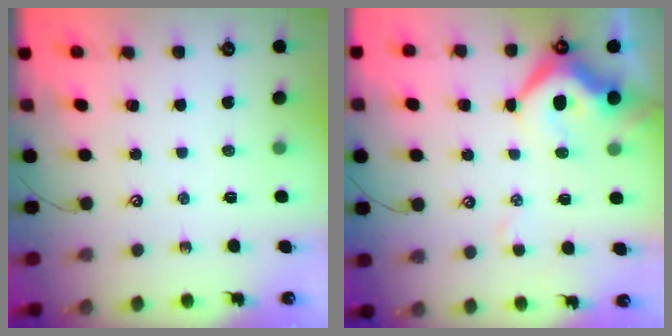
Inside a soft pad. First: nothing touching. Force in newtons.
{"total": 7.6, "press": 7.4, "slide": 1.4}